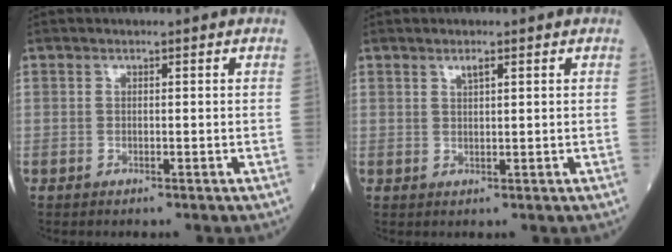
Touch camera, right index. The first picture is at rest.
{"total": 1.3, "force": [0.9, 0.2, 1.0], "torque": [-0.020, 0.000, 0.017]}